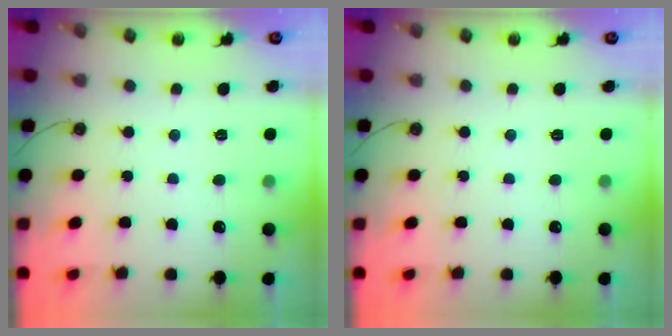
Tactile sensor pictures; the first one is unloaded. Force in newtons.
{"total": 0.0}